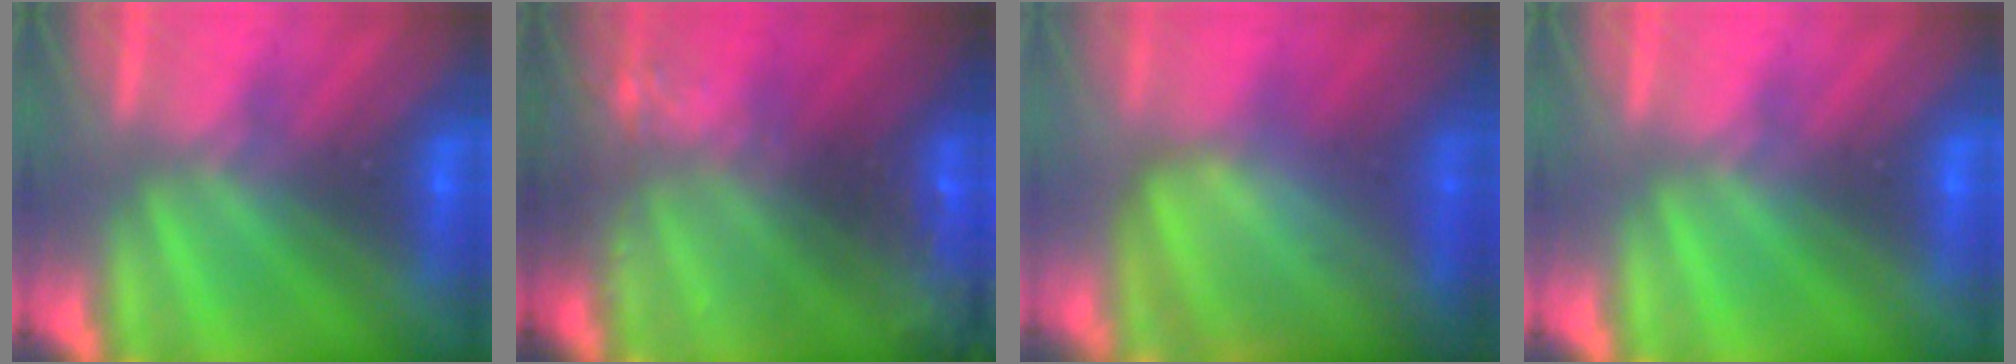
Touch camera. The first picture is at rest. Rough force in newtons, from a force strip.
{"total": 7.5}
{"total": 7.8}
{"total": 0.0}